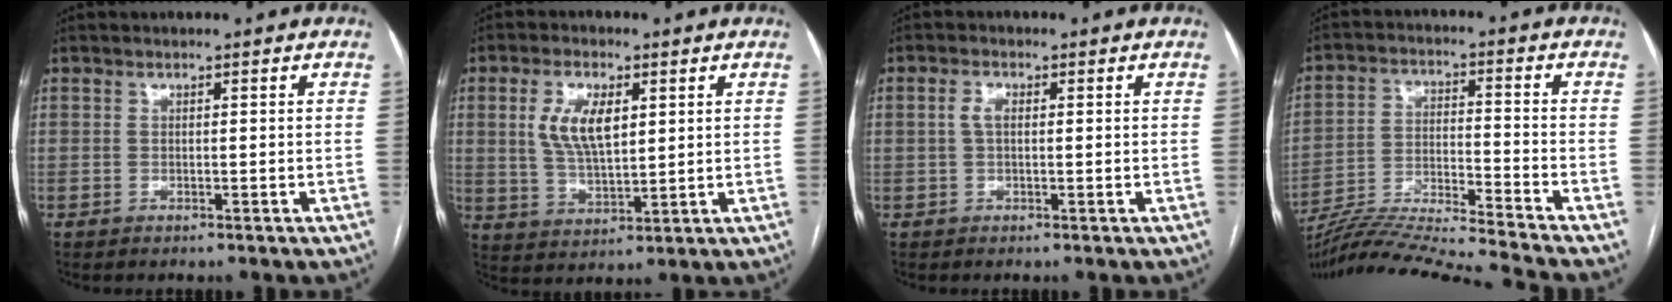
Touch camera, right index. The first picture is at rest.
{"total": 8.1, "force": [2.4, 3.4, 7.0], "torque": [-0.143, 0.005, 0.052]}
{"total": 2.2, "force": [0.4, 1.1, 1.9], "torque": [-0.040, 0.009, 0.007]}
{"total": 17.2, "force": [-15.9, -3.1, 5.6], "torque": [-0.090, -0.010, -0.267]}